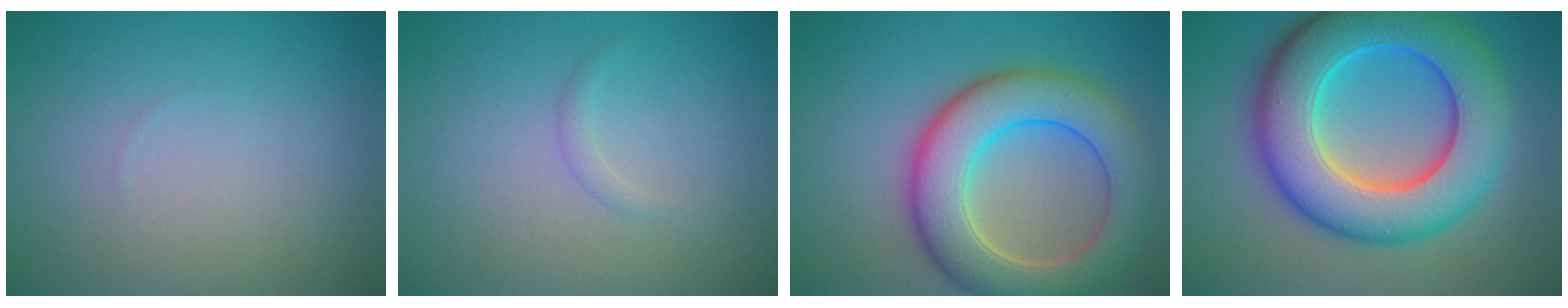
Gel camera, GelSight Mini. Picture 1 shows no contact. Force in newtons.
{"total": 0.8, "press": 0.8, "slide": 0.1}
{"total": 9.2, "press": 9.2, "slide": 0.6}
{"total": 12.2, "press": 12.2, "slide": 0.1}